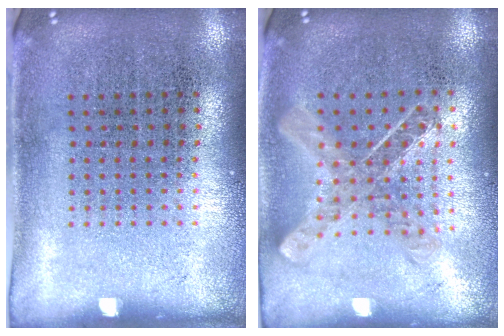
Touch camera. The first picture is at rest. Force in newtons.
{"total": 0.9, "press": 0.9, "slide": 0.0}